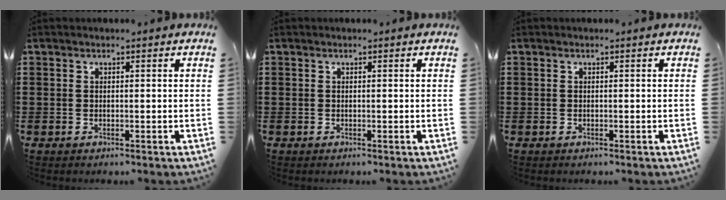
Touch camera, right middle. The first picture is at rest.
{"total": 0.0}
{"total": 0.0}